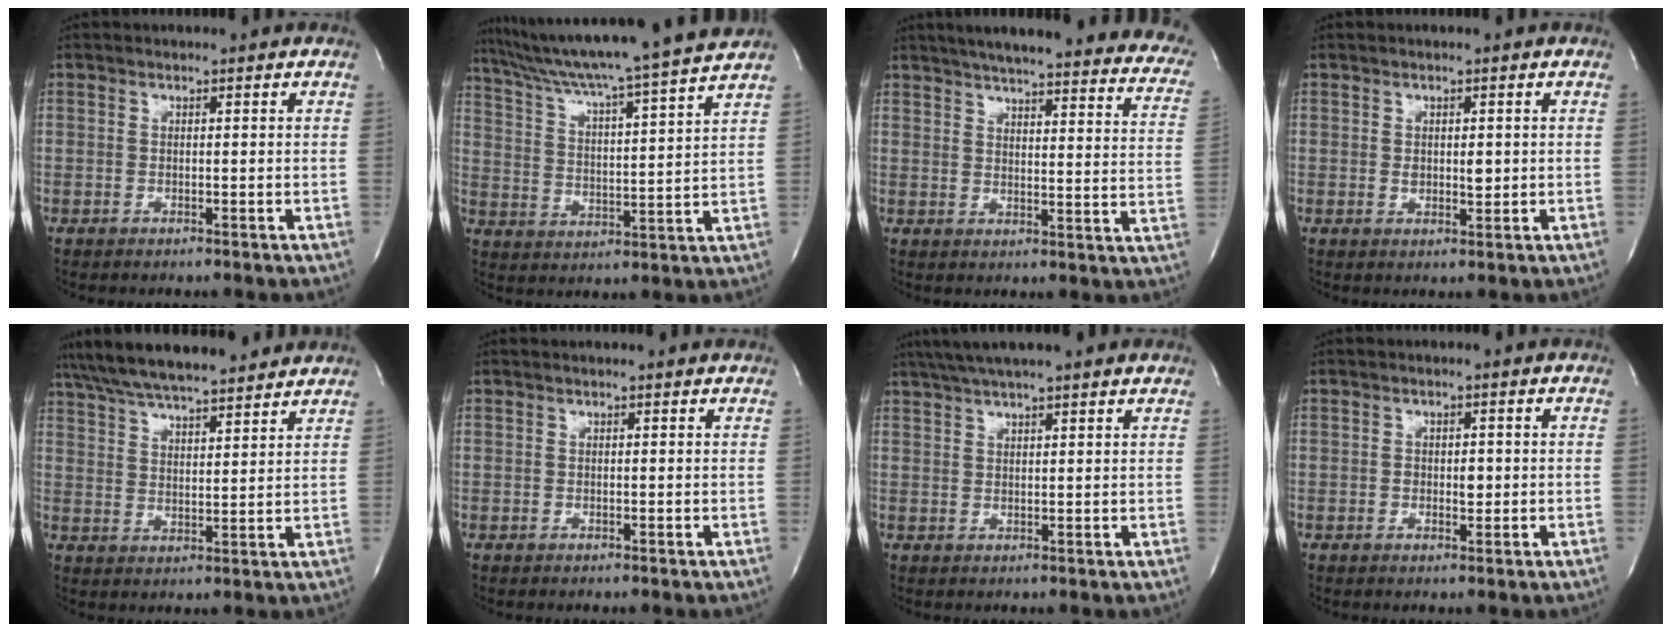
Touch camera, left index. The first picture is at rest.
{"total": 20.1, "force": [18.0, -2.5, 8.5], "torque": [-0.150, -0.038, 0.265]}
{"total": 28.6, "force": [24.1, 4.5, 14.8], "torque": [-0.182, -0.034, 0.274]}
{"total": 2.3, "force": [0.2, 1.2, 1.9], "torque": [-0.029, -0.005, 0.007]}
{"total": 18.2, "force": [16.1, 2.8, 8.1], "torque": [-0.144, 0.040, 0.249]}
{"total": 2.2, "force": [2.1, 0.2, 0.7], "torque": [-0.014, 0.014, 0.020]}
{"total": 10.4, "force": [8.7, 0.5, 5.7], "torque": [-0.097, 0.042, 0.121]}
{"total": 1.9, "force": [-0.1, 1.2, 1.5], "torque": [-0.025, 0.000, 0.001]}